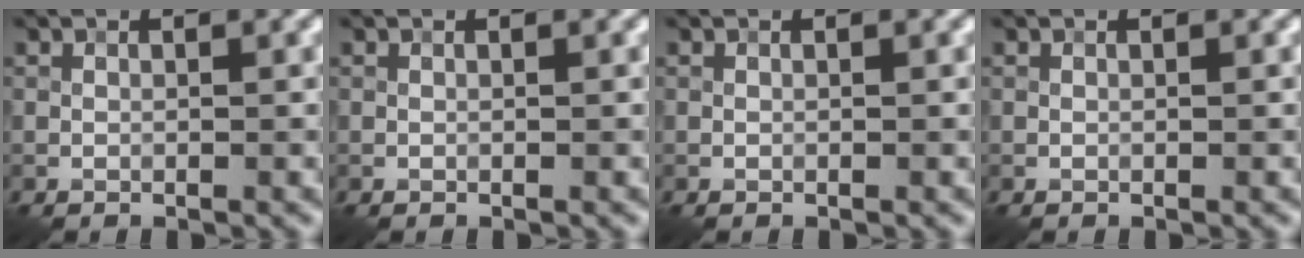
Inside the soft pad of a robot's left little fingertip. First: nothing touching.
{"total": 0.0}
{"total": 0.0}
{"total": 0.0}